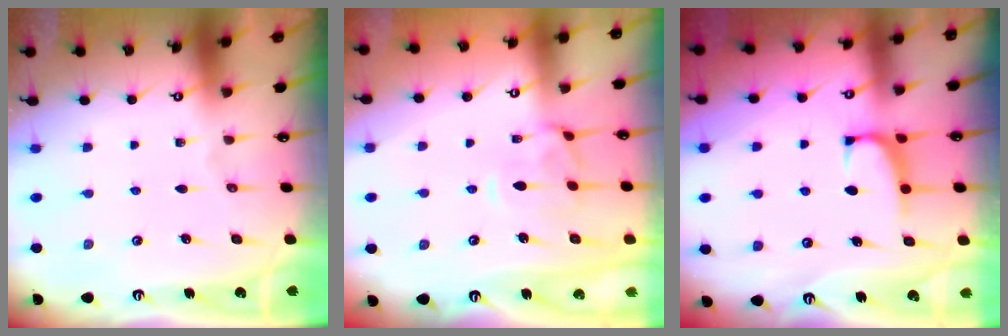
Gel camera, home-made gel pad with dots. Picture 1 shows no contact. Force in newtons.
{"total": 2.6, "press": 2.4, "slide": 1.0}
{"total": 1.0, "press": 0.6, "slide": 0.7}